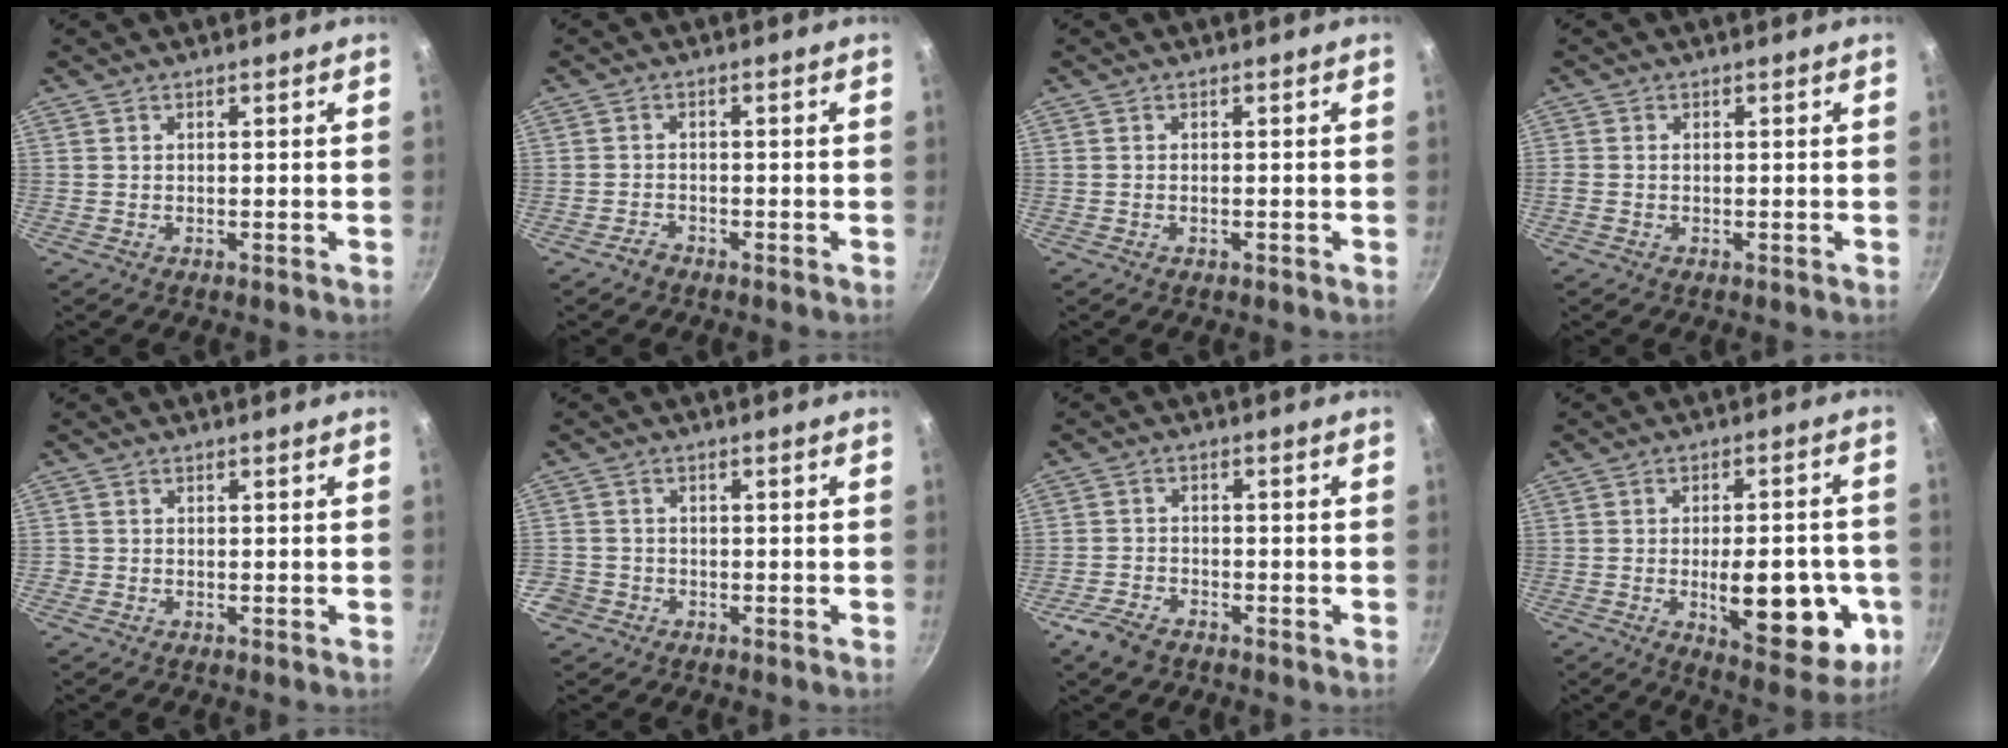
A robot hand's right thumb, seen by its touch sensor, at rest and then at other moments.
{"total": 1.8, "force": [-1.4, 0.9, 0.4], "torque": [-0.005, 0.018, -0.025]}
{"total": 0.7, "force": [-0.3, 0.3, 0.5], "torque": [-0.008, 0.003, -0.006]}
{"total": 0.9, "force": [-0.1, 0.7, 0.6], "torque": [-0.013, 0.002, -0.003]}
{"total": 0.7, "force": [-0.2, 0.6, 0.1], "torque": [0.000, 0.001, -0.007]}
{"total": 4.6, "force": [-2.0, 4.0, 1.2], "torque": [-0.023, 0.027, -0.033]}
{"total": 5.1, "force": [-3.6, 2.5, 2.6], "torque": [-0.060, 0.021, -0.072]}
{"total": 18.2, "force": [-4.2, 8.0, 15.8], "torque": [-0.175, 0.003, -0.048]}